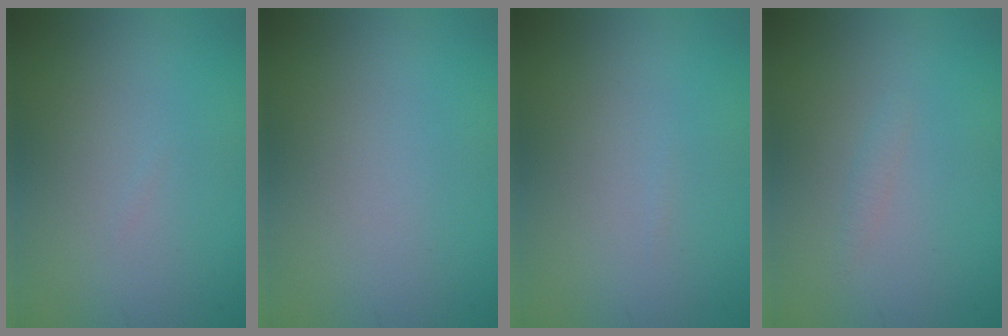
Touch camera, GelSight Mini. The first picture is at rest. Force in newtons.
{"total": 0.0}
{"total": 0.0}
{"total": 0.6, "press": 0.6, "slide": 0.0}